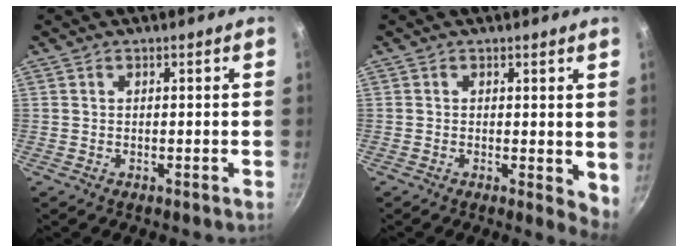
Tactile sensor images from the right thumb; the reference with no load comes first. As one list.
[{"total": 3.9, "force": [0.3, 2.0, 3.3], "torque": [-0.038, -0.008, 0.003]}]